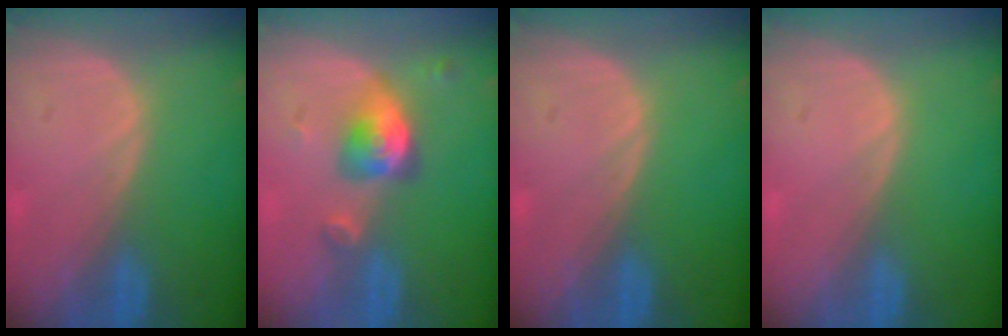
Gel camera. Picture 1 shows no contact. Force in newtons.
{"total": 5.0, "press": 4.9, "slide": 0.4}
{"total": 0.0}
{"total": 0.0}